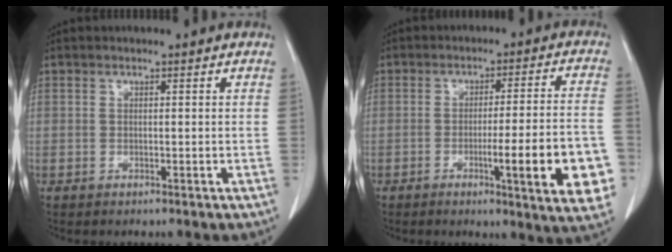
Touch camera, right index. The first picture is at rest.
{"total": 14.0, "force": [-4.4, 0.4, 13.3], "torque": [-0.142, -0.005, -0.054]}